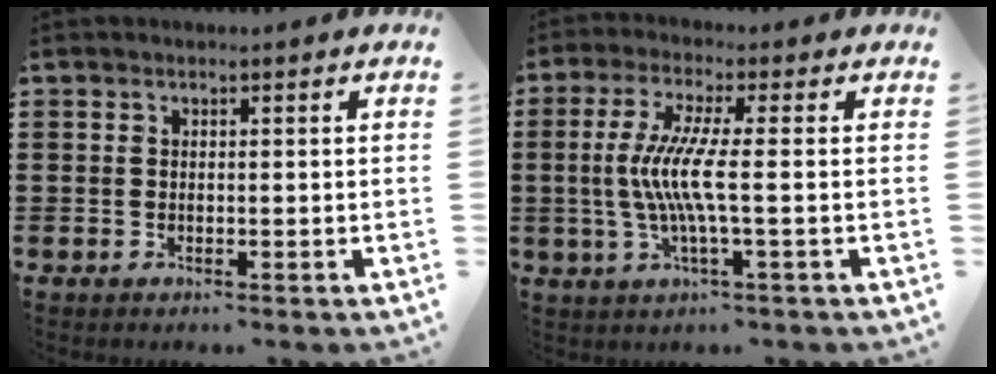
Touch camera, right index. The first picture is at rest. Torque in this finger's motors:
{"motor_torque": [1.25, 0.19, 0.58, 0.21]}